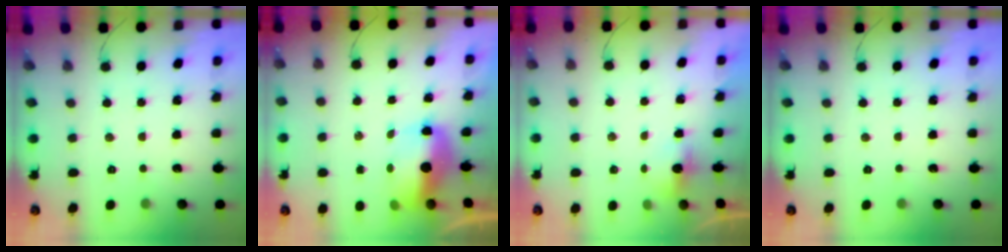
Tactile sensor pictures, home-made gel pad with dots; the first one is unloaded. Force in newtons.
{"total": 9.4, "press": 9.2, "slide": 2.0}
{"total": 2.7, "press": 2.6, "slide": 0.7}
{"total": 0.0}